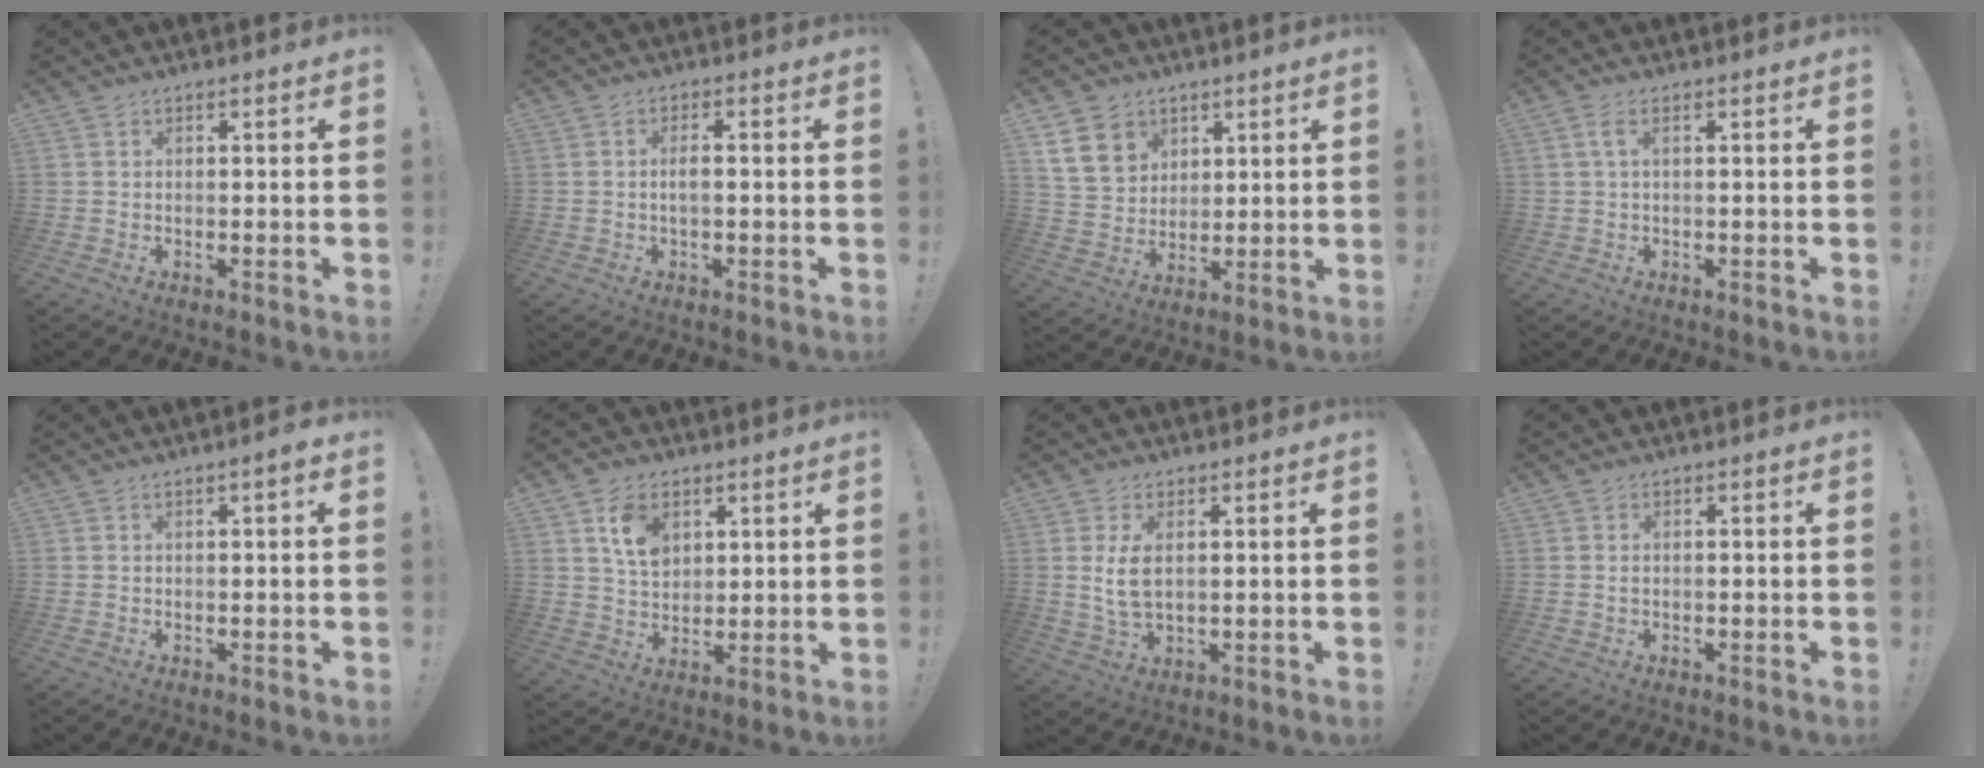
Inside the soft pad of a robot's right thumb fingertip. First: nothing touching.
{"total": 2.8, "force": [-0.5, 0.7, 2.7], "torque": [-0.040, 0.000, -0.011]}
{"total": 12.1, "force": [6.3, 9.4, 4.3], "torque": [-0.070, -0.026, 0.129]}
{"total": 2.7, "force": [0.8, 0.7, 2.4], "torque": [-0.055, 0.005, 0.015]}
{"total": 1.8, "force": [0.5, -0.2, 1.8], "torque": [-0.017, -0.005, 0.003]}
{"total": 9.6, "force": [4.5, 6.9, 4.9], "torque": [-0.071, -0.014, 0.086]}
{"total": 6.9, "force": [1.4, 3.6, 5.7], "torque": [-0.102, -0.013, 0.021]}
{"total": 0.7, "force": [0.4, 0.4, 0.4], "torque": [-0.001, 0.000, 0.004]}